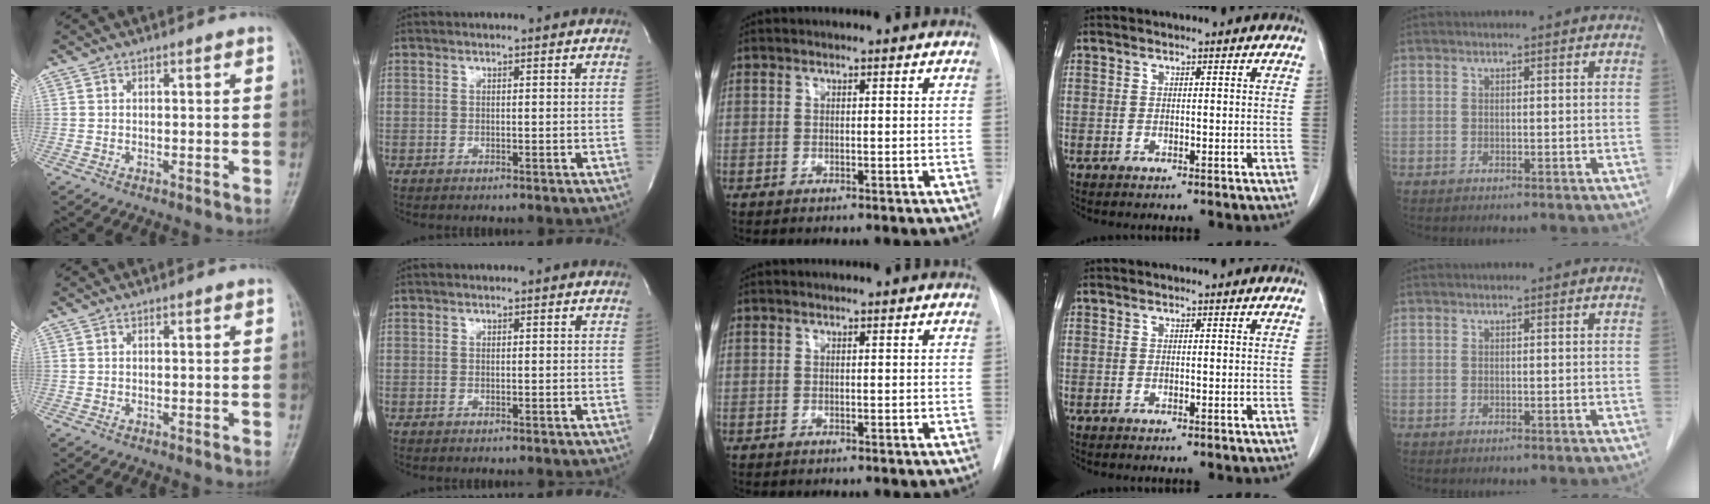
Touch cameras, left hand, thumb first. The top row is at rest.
{}